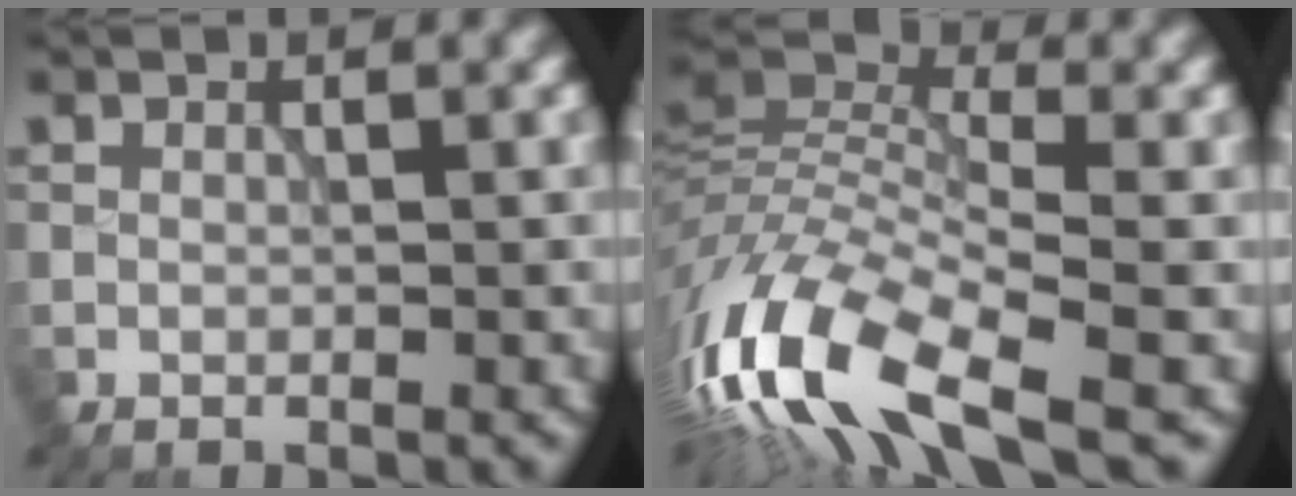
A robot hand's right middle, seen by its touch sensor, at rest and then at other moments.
{"total": 13.2, "force": [-5.7, 5.4, 10.6], "torque": [-0.226, -0.003, -0.116]}